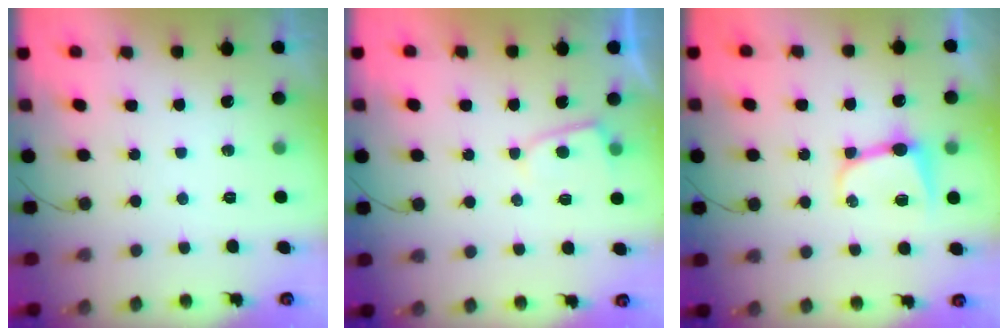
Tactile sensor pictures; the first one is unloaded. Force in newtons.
{"total": 3.0, "press": 2.9, "slide": 0.3}
{"total": 8.3, "press": 8.2, "slide": 0.8}